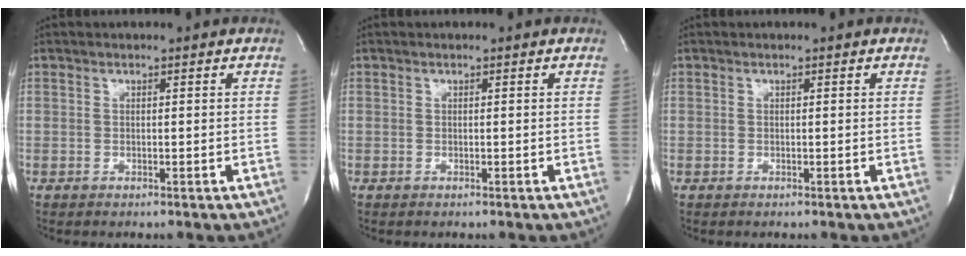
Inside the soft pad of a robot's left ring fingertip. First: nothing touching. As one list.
[{"total": 0.0}, {"total": 0.0}]